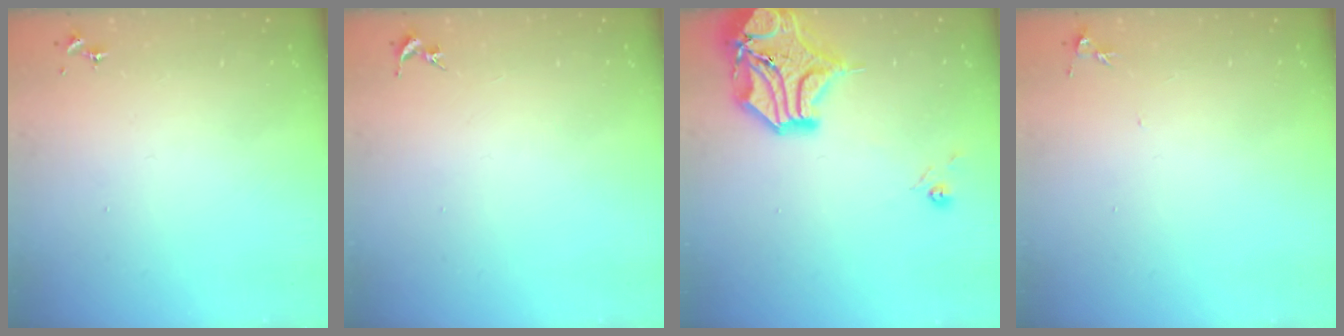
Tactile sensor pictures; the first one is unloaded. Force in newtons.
{"total": 0.0}
{"total": 16.2, "press": 16.0, "slide": 2.6}
{"total": 5.6, "press": 5.6, "slide": 0.6}